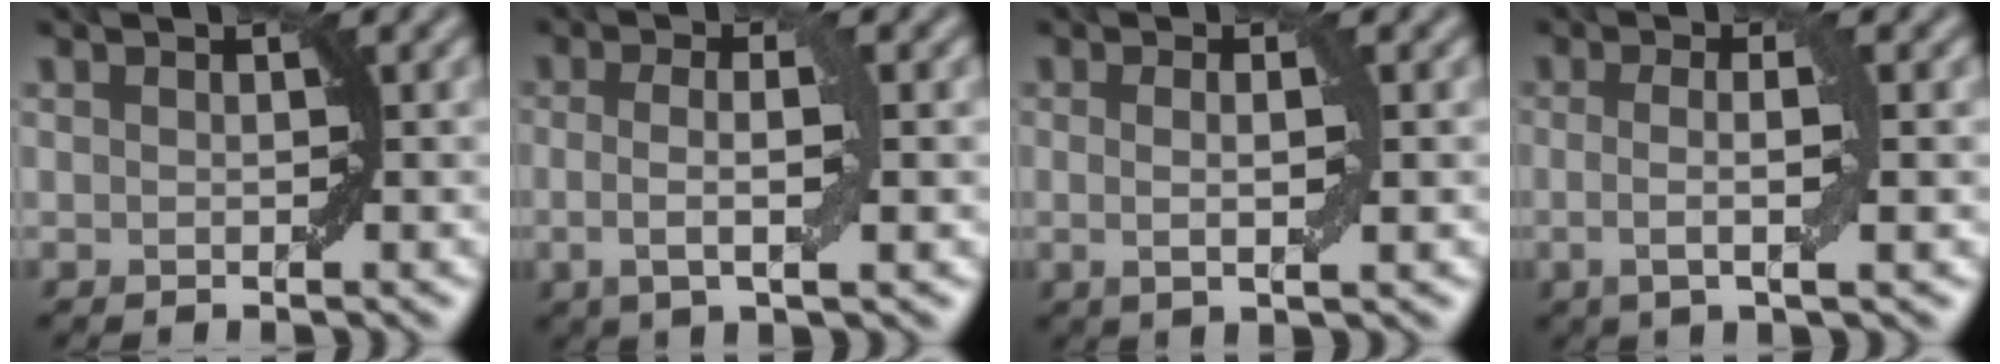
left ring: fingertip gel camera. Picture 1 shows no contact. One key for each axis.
{"total": 3.7, "fx": -0.2, "fy": 0.8, "fz": 3.6, "tx": -0.069, "ty": -0.004, "tz": -0.004}
{"total": 2.5, "fx": 0.1, "fy": 0.4, "fz": 2.5, "tx": -0.047, "ty": -0.002, "tz": 0.001}
{"total": 3.8, "fx": -0.2, "fy": 0.8, "fz": 3.7, "tx": -0.067, "ty": -0.006, "tz": -0.004}